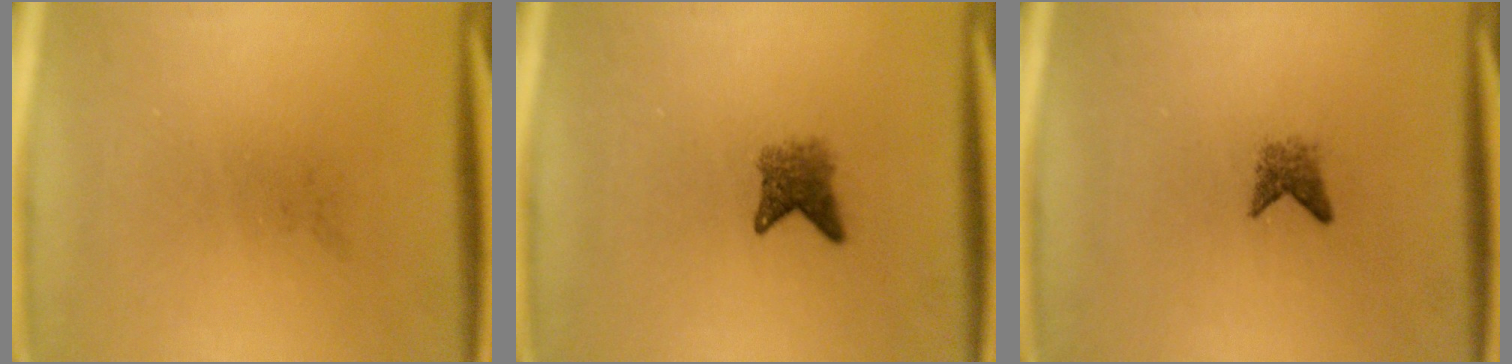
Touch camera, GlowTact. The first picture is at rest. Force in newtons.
{"total": 2.8}
{"total": 1.6}